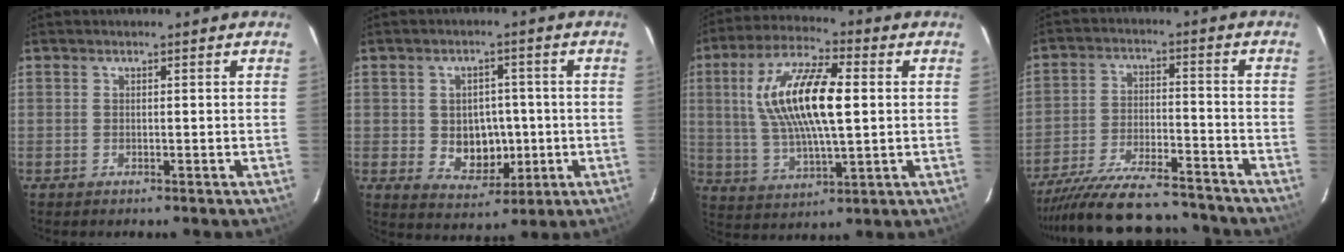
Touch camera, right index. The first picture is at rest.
{"total": 6.7, "force": [-0.4, 5.5, 3.8], "torque": [-0.069, 0.003, 0.010]}
{"total": 16.6, "force": [2.6, 5.8, 15.4], "torque": [-0.294, 0.014, 0.050]}
{"total": 22.0, "force": [-19.8, 4.8, 8.4], "torque": [-0.170, -0.020, -0.292]}